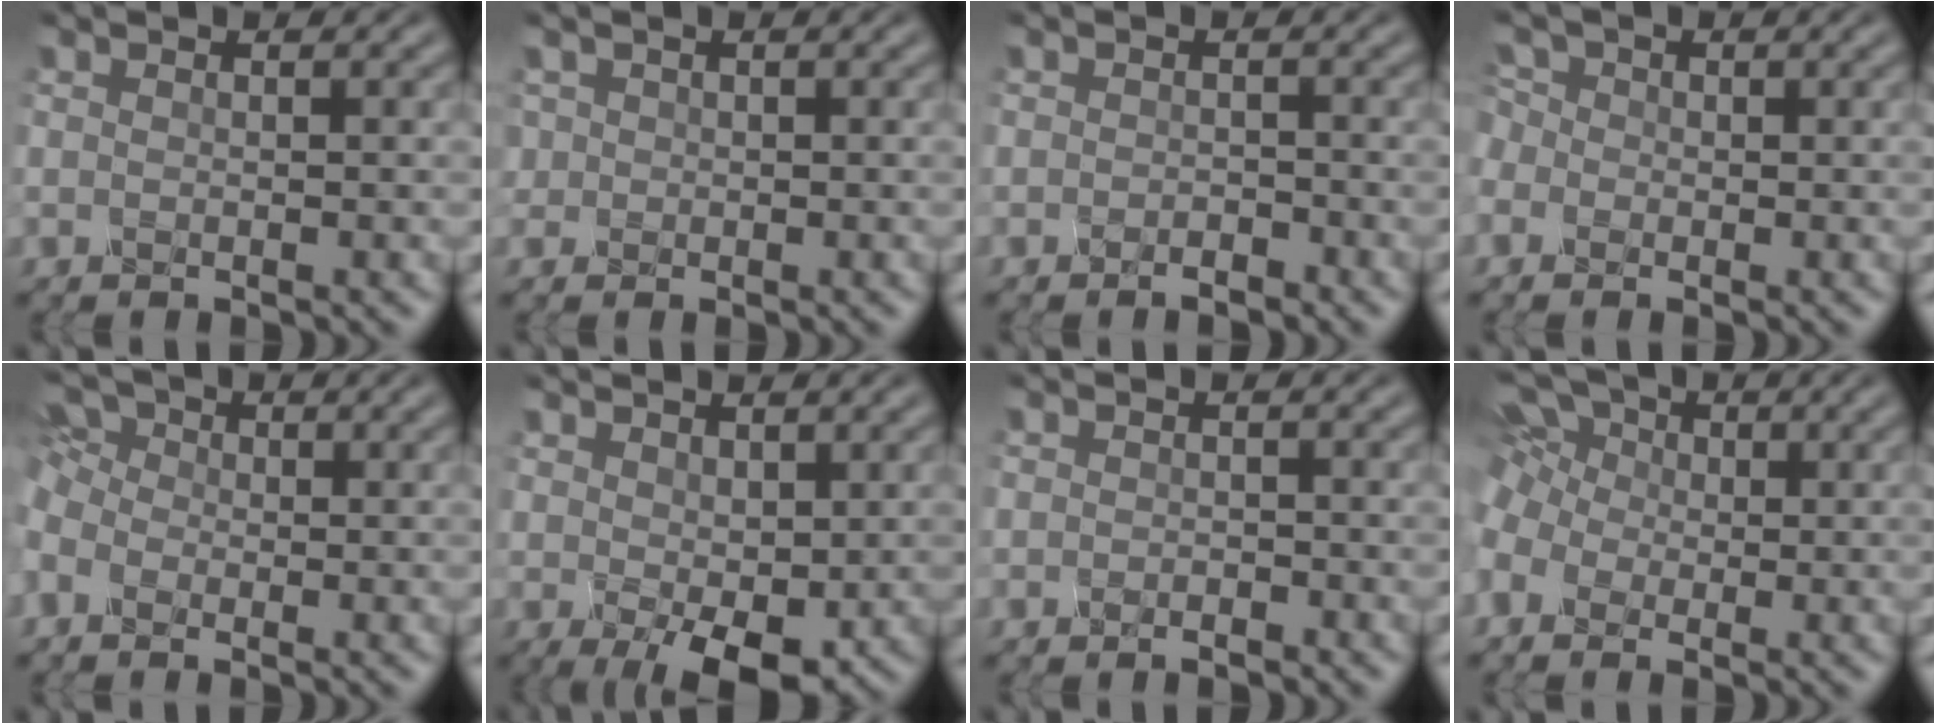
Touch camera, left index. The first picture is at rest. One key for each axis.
{"total": 1.0, "fx": 0.1, "fy": 1.0, "fz": -0.1, "tx": 0.000, "ty": -0.004, "tz": 0.003}
{"total": 1.0, "fx": -0.9, "fy": 0.3, "fz": 0.2, "tx": -0.004, "ty": -0.003, "tz": -0.015}
{"total": 2.6, "fx": 0.2, "fy": 2.4, "fz": 0.9, "tx": -0.018, "ty": 0.014, "tz": -0.017}
{"total": 5.1, "fx": -0.6, "fy": 4.2, "fz": 2.9, "tx": -0.090, "ty": 0.016, "tz": -0.022}
{"total": 4.0, "fx": 0.1, "fy": 2.1, "fz": 3.4, "tx": -0.067, "ty": -0.009, "tz": 0.010}
{"total": 0.7, "fx": -0.6, "fy": 0.2, "fz": 0.1, "tx": -0.002, "ty": -0.003, "tz": -0.009}
{"total": 7.3, "fx": 0.4, "fy": 5.9, "fz": 4.3, "tx": -0.109, "ty": 0.025, "tz": -0.033}